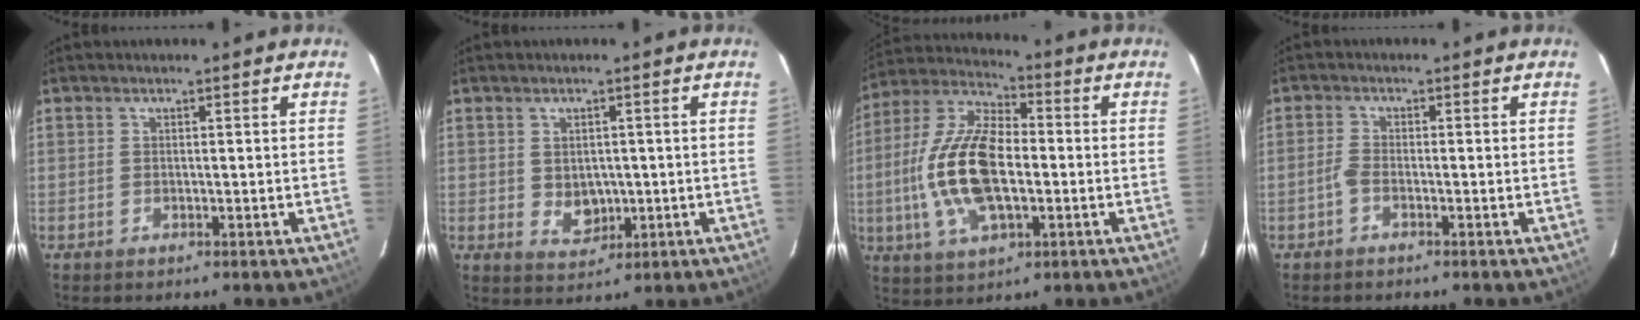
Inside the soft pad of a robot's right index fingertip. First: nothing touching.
{"total": 4.3, "force": [0.0, 3.5, 2.4], "torque": [-0.040, -0.001, 0.010]}
{"total": 17.0, "force": [-2.0, 8.0, 14.9], "torque": [-0.311, 0.006, -0.039]}
{"total": 1.6, "force": [-1.0, 0.5, 1.1], "torque": [-0.031, 0.004, -0.025]}